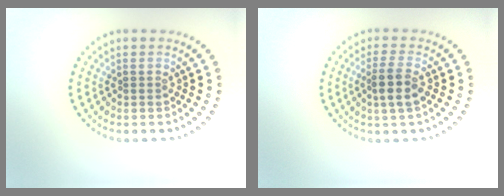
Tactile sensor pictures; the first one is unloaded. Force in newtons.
{"total": 2.7, "press": 2.5, "slide": 1.1}